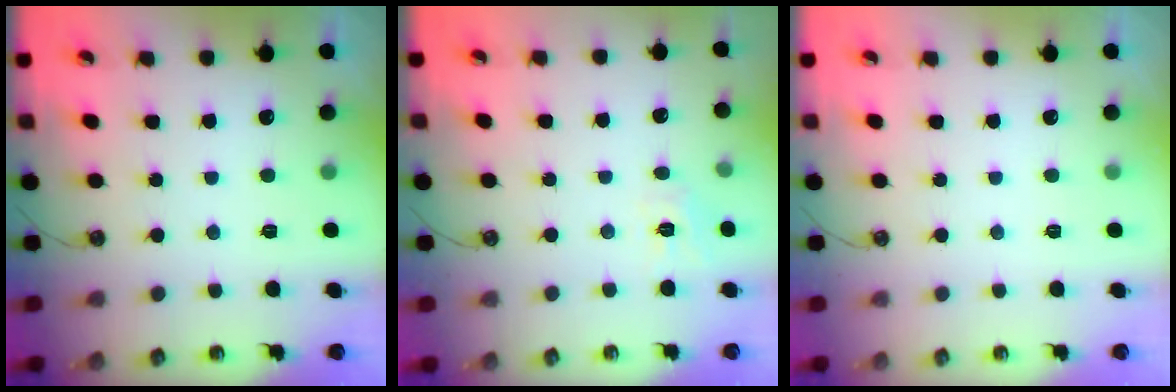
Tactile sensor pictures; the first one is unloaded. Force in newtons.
{"total": 5.3, "press": 5.2, "slide": 0.7}
{"total": 0.0}